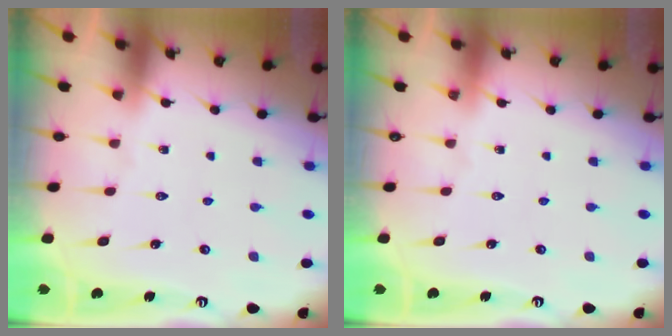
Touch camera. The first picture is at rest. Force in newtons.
{"total": 0.0}